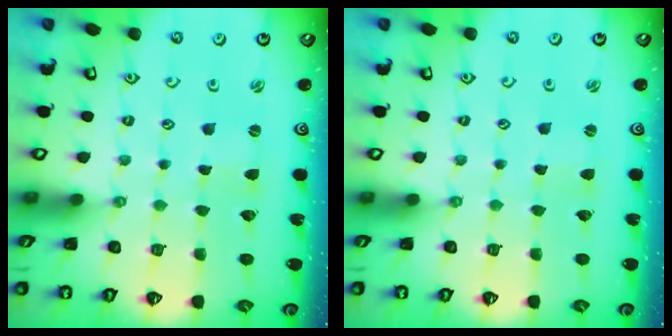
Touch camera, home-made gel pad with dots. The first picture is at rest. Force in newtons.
{"total": 0.0}